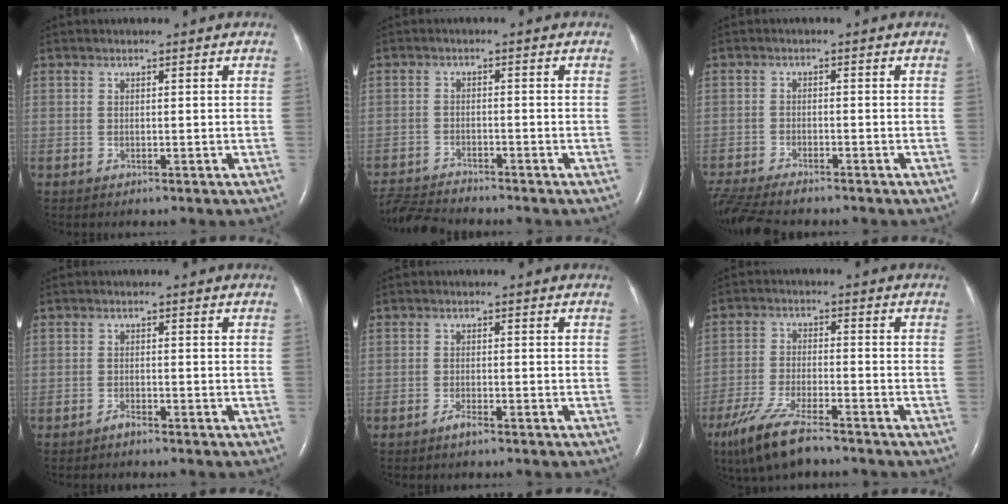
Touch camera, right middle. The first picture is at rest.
{"total": 6.4, "force": [-6.3, 0.2, 0.9], "torque": [-0.016, -0.014, -0.113]}
{"total": 10.5, "force": [-9.1, 1.9, 4.8], "torque": [-0.093, -0.019, -0.150]}
{"total": 1.0, "force": [-1.0, 0.1, 0.3], "torque": [-0.010, -0.001, -0.017]}
{"total": 1.5, "force": [-1.2, 0.2, 0.9], "torque": [-0.025, -0.003, -0.022]}
{"total": 9.4, "force": [-7.0, 1.6, 6.1], "torque": [-0.131, -0.024, -0.130]}